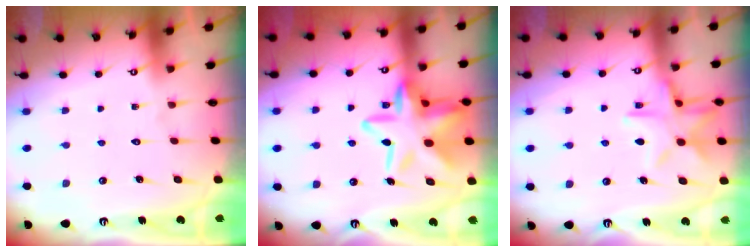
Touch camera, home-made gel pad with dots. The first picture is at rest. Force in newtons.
{"total": 18.7, "press": 18.7, "slide": 1.6}
{"total": 13.8, "press": 13.7, "slide": 0.9}